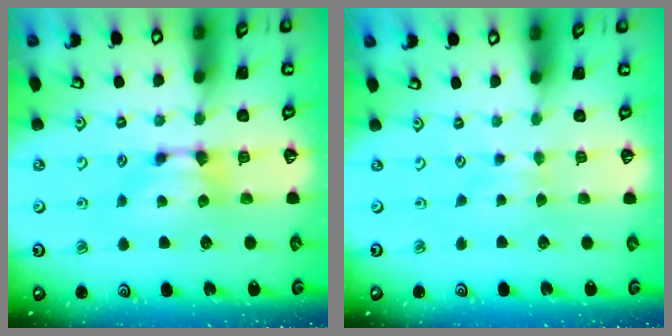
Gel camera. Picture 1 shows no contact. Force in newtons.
{"total": 2.5, "press": 2.4, "slide": 0.5}